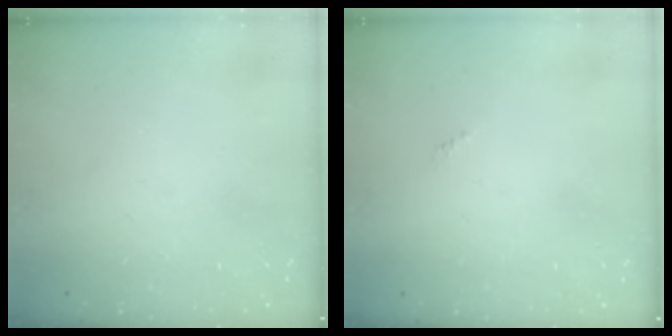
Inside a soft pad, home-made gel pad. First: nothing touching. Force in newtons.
{"total": 0.0}